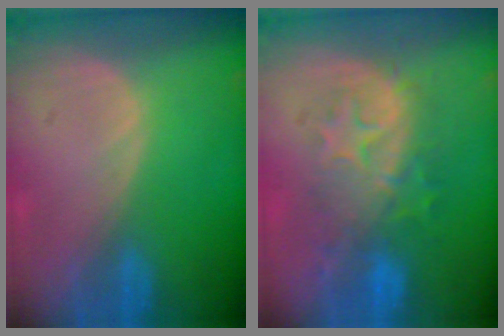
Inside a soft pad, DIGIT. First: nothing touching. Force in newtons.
{"total": 8.7, "press": 8.5, "slide": 1.6}